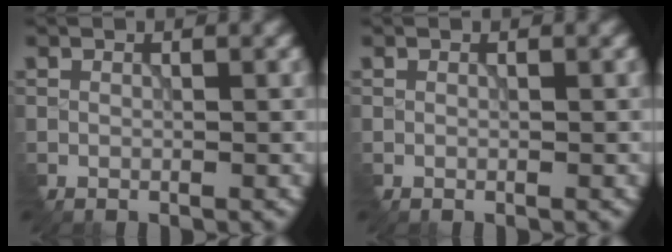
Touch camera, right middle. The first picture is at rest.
{"total": 0.0}